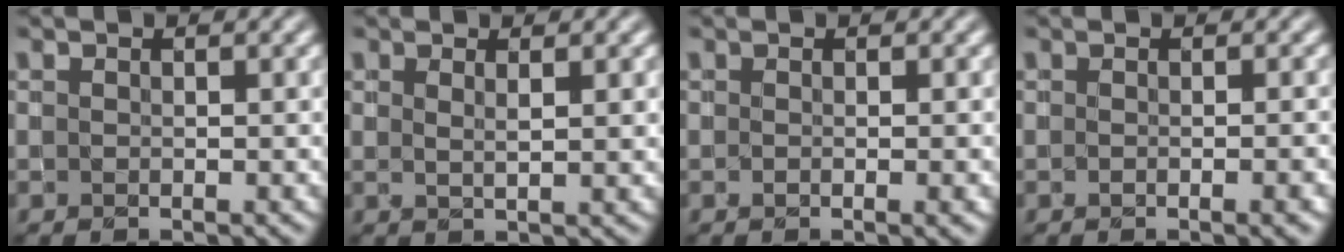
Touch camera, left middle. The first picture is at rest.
{"total": 1.5, "force": [0.8, 0.4, 1.2], "torque": [-0.017, -0.001, 0.014]}
{"total": 1.3, "force": [-0.1, 0.3, 1.2], "torque": [-0.019, -0.006, 0.000]}
{"total": 2.2, "force": [-0.4, 0.8, 2.0], "torque": [-0.015, -0.004, 0.002]}